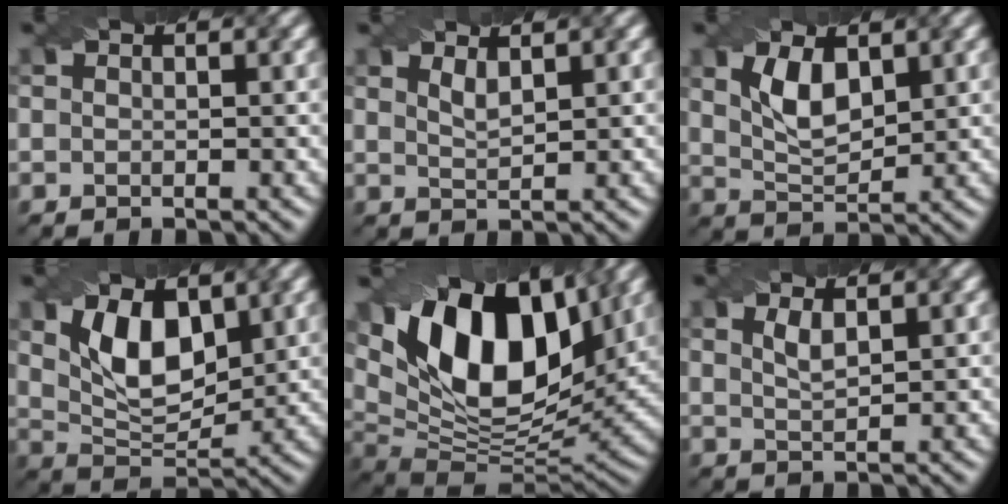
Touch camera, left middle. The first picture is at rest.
{"total": 1.4, "force": [1.0, 0.3, 0.9], "torque": [-0.021, -0.001, 0.022]}
{"total": 3.9, "force": [1.6, 1.9, 3.0], "torque": [-0.067, 0.000, 0.035]}
{"total": 6.1, "force": [2.3, 3.3, 4.6], "torque": [-0.090, -0.005, 0.042]}
{"total": 15.5, "force": [6.2, 8.2, 11.6], "torque": [-0.192, 0.016, 0.098]}
{"total": 1.6, "force": [0.9, 0.4, 1.2], "torque": [-0.026, 0.000, 0.020]}